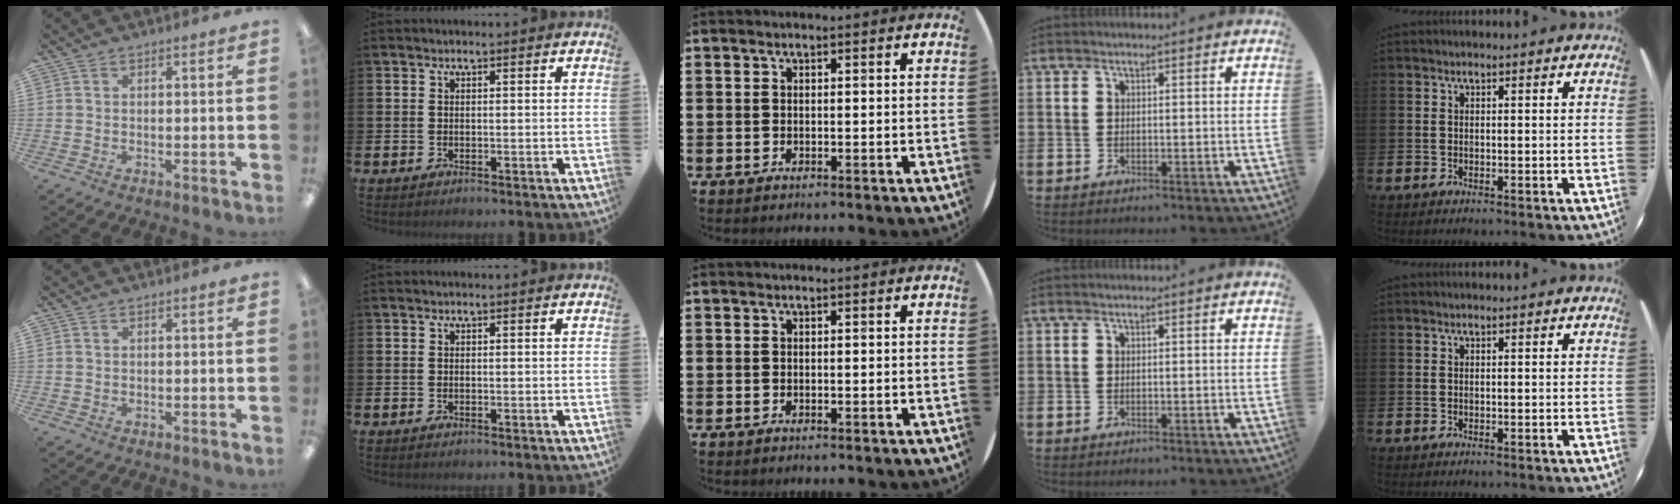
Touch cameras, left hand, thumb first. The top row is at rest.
{}